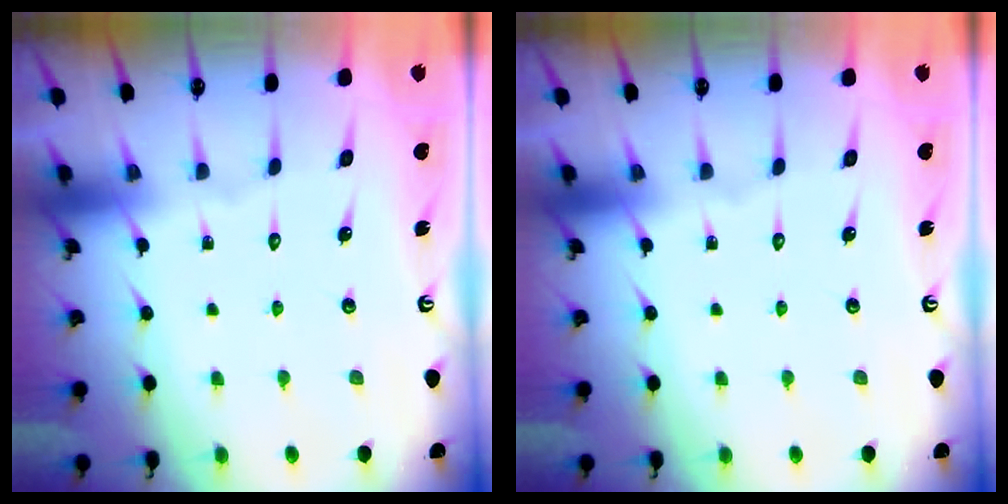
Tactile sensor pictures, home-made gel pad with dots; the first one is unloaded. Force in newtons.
{"total": 0.0}